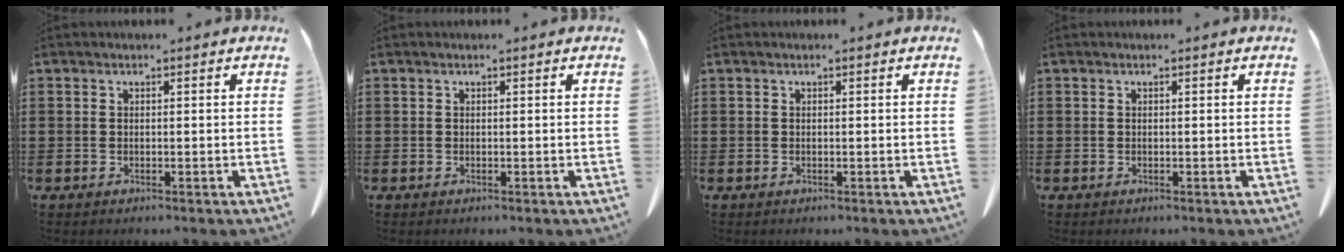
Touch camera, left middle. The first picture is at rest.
{"total": 0.0}
{"total": 0.0}
{"total": 0.0}